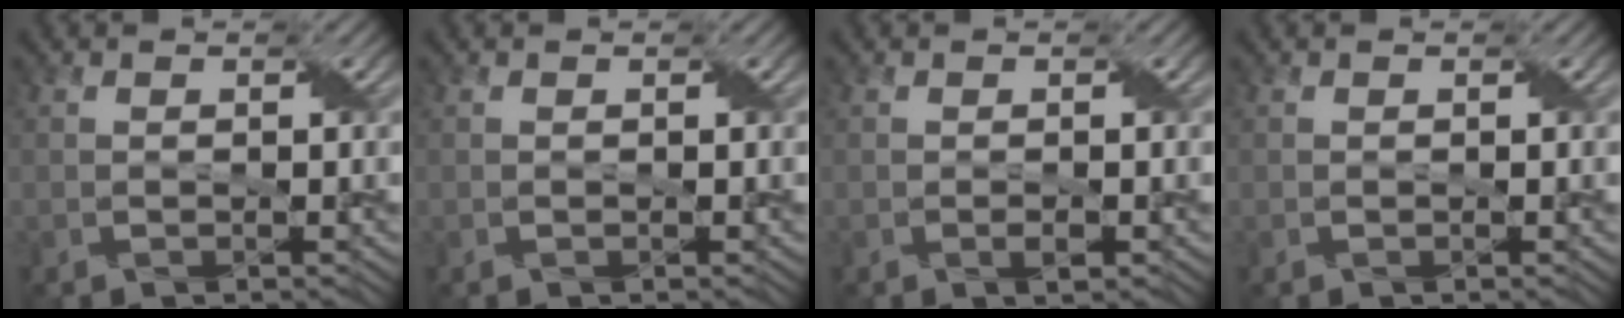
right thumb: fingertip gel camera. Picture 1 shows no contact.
{"total": 0.0}
{"total": 0.9, "force": [-0.3, 0.3, 0.8], "torque": [-0.015, -0.001, -0.003]}
{"total": 0.0}